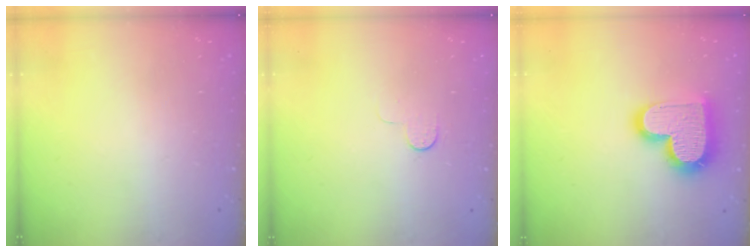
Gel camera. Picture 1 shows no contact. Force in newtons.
{"total": 3.8, "press": 3.7, "slide": 0.3}
{"total": 17.7, "press": 17.7, "slide": 1.2}